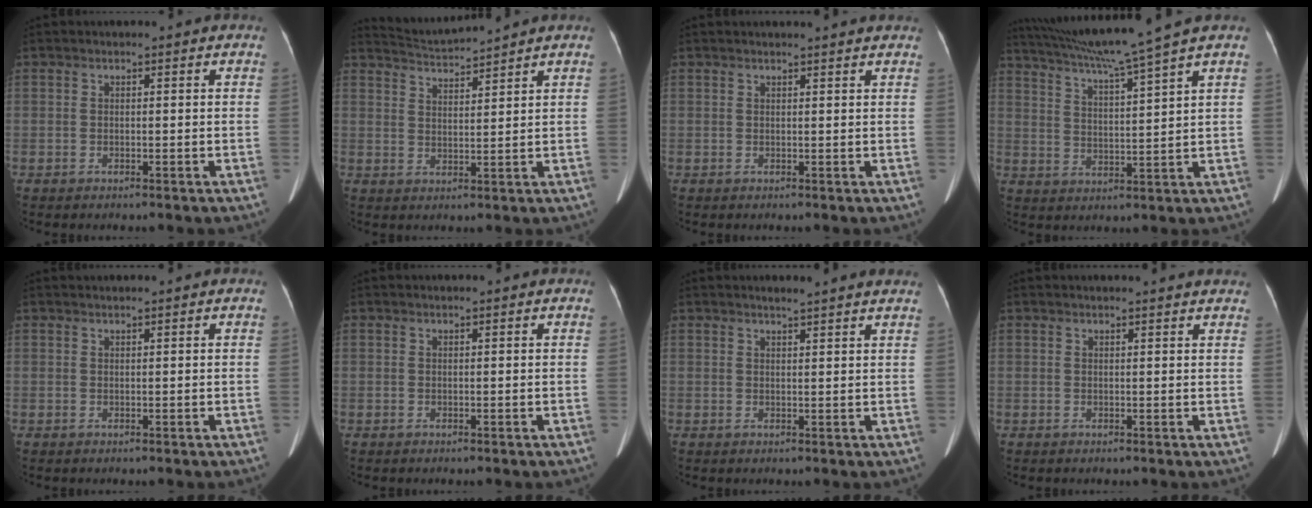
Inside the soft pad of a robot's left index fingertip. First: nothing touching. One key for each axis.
{"total": 4.8, "fx": 4.6, "fy": -1.2, "fz": -0.2, "tx": -0.007, "ty": 0.005, "tz": 0.093}
{"total": 3.3, "fx": 3.2, "fy": -0.1, "fz": 0.9, "tx": -0.015, "ty": 0.009, "tz": 0.031}
{"total": 11.7, "fx": 9.8, "fy": -2.8, "fz": 5.7, "tx": -0.102, "ty": -0.006, "tz": 0.165}
{"total": 0.8, "fx": 0.7, "fy": -0.1, "fz": 0.3, "tx": -0.005, "ty": 0.015, "tz": 0.019}
{"total": 0.0}
{"total": 5.3, "fx": 4.8, "fy": -0.3, "fz": 2.1, "tx": -0.030, "ty": 0.010, "tz": 0.051}
{"total": 4.9, "fx": 4.7, "fy": 0.1, "fz": 1.3, "tx": -0.017, "ty": 0.007, "tz": 0.039}